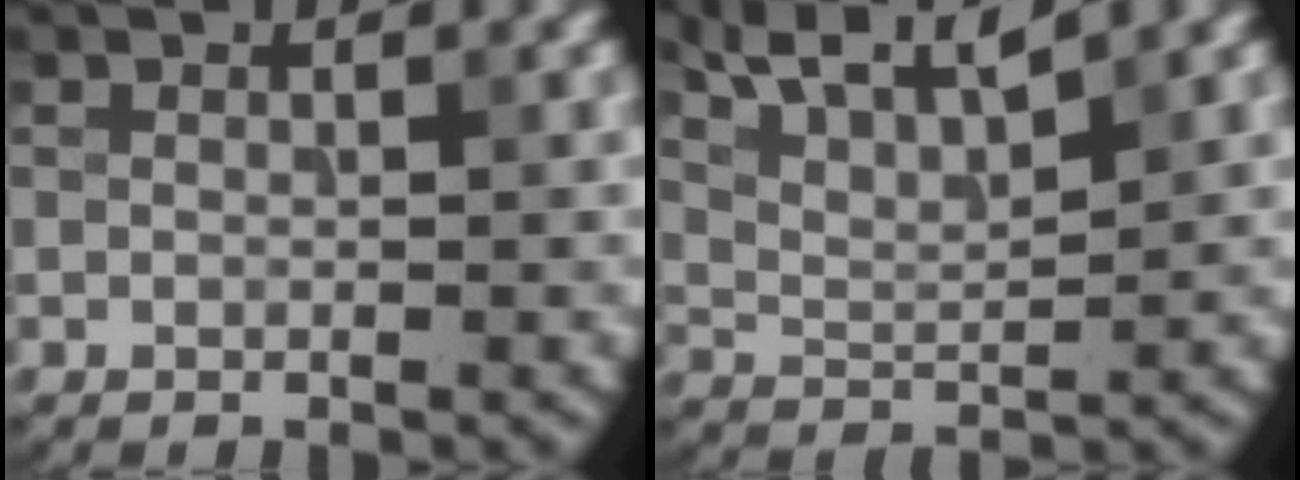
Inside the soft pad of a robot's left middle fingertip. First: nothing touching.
{"total": 8.2, "force": [6.4, 2.0, 4.7], "torque": [-0.080, 0.024, 0.081]}